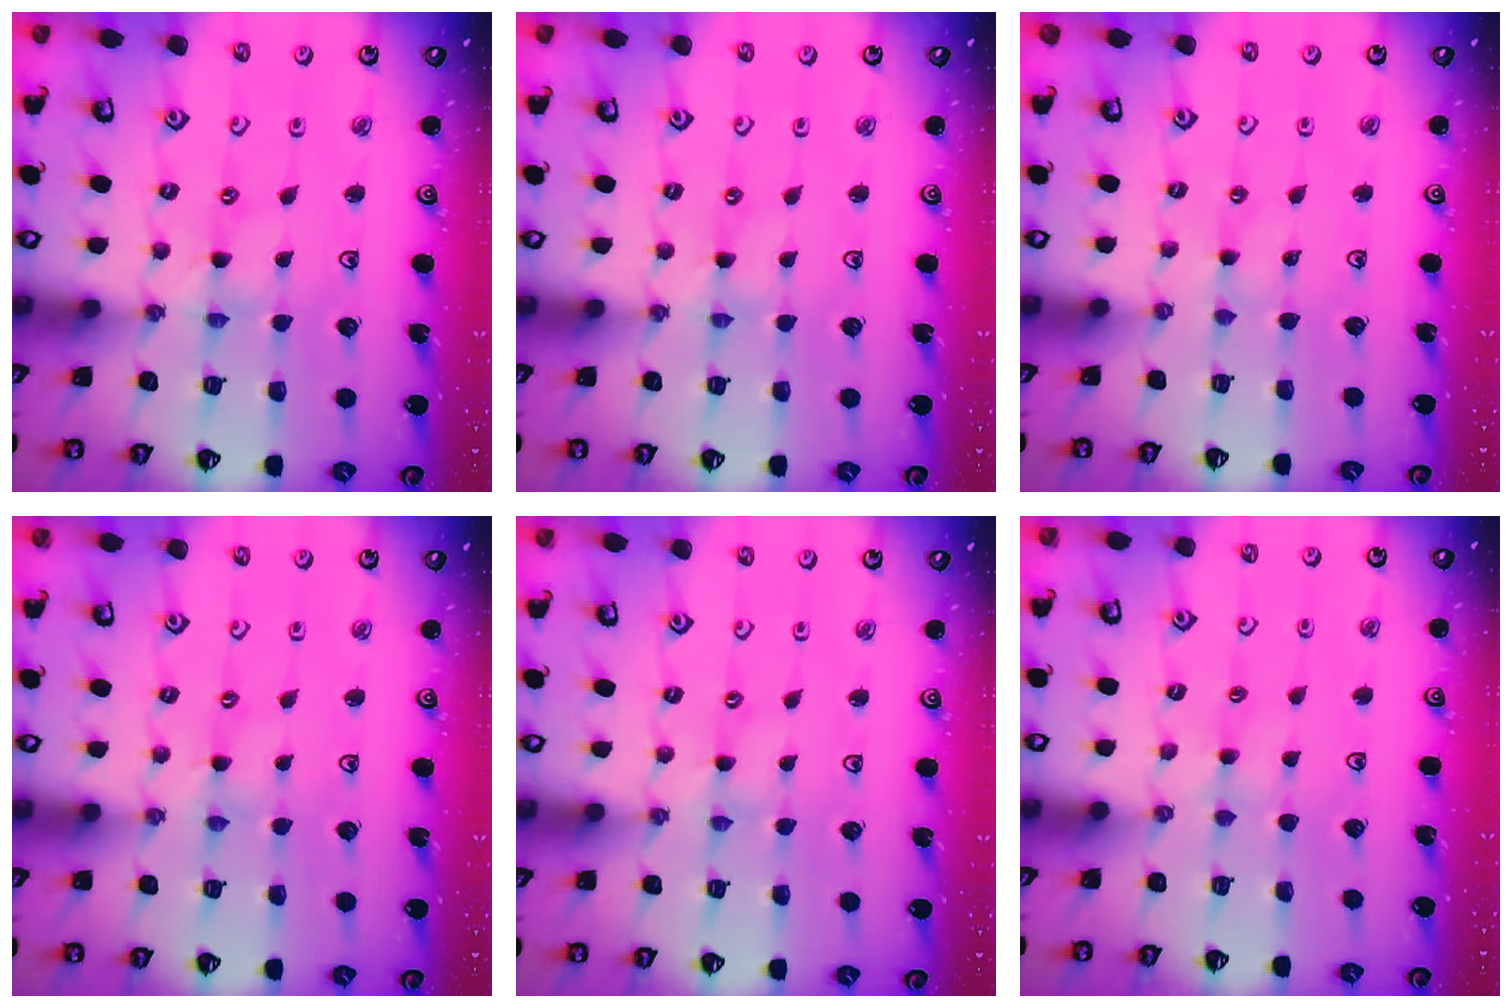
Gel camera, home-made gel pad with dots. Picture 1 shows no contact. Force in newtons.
{"total": 0.0}
{"total": 0.0}
{"total": 1.2, "press": 1.1, "slide": 0.2}
{"total": 0.0}
{"total": 3.1, "press": 3.1, "slide": 0.6}